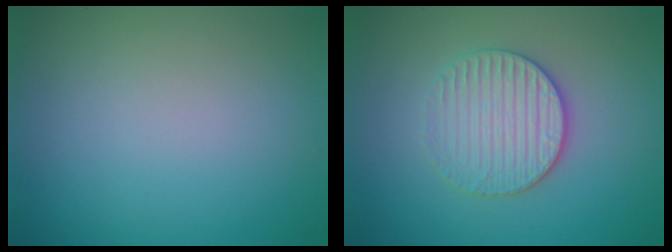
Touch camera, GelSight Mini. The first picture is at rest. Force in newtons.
{"total": 3.5, "press": 3.2, "slide": 1.4}